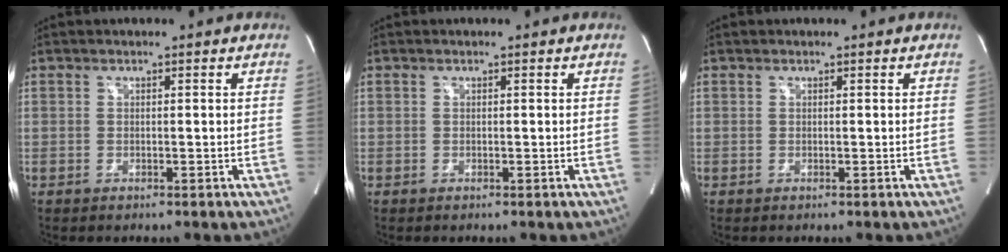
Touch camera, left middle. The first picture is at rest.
{"total": 0.0}
{"total": 0.0}